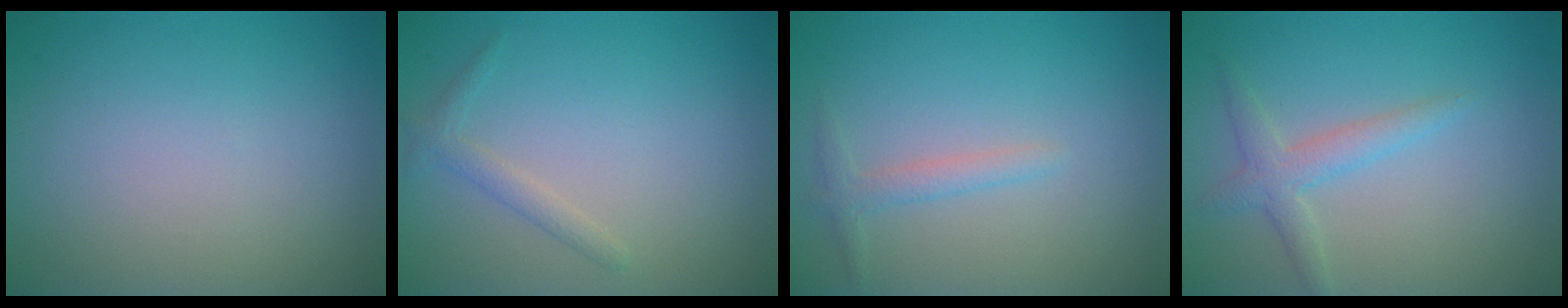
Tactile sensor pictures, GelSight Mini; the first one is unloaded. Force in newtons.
{"total": 1.3, "press": 1.3, "slide": 0.1}
{"total": 1.5, "press": 1.5, "slide": 0.0}
{"total": 2.4, "press": 2.4, "slide": 0.1}